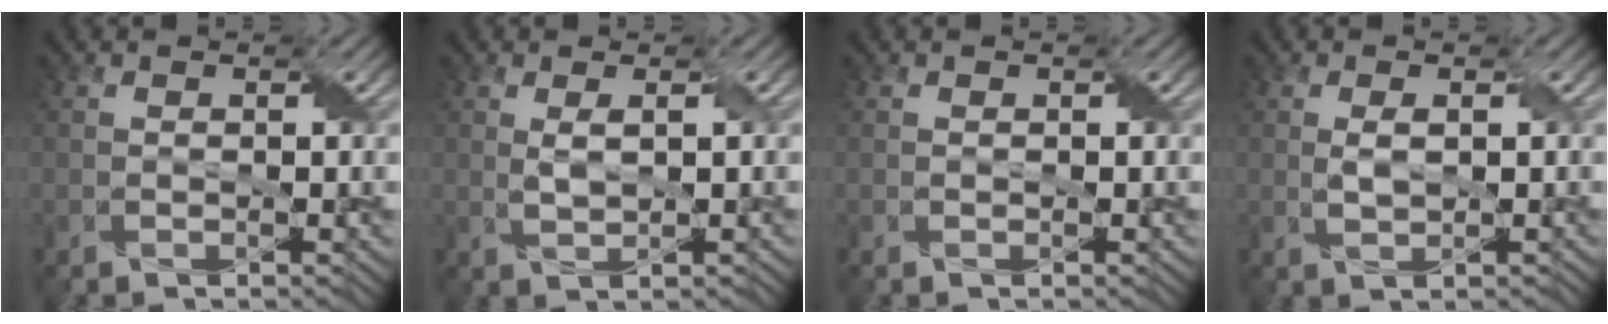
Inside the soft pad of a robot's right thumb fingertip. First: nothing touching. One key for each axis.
{"total": 1.8, "fx": 0.6, "fy": 0.5, "fz": 1.7, "tx": -0.040, "ty": 0.001, "tz": 0.016}
{"total": 0.0}
{"total": 2.0, "fx": 0.3, "fy": 0.8, "fz": 1.8, "tx": -0.043, "ty": 0.001, "tz": 0.009}